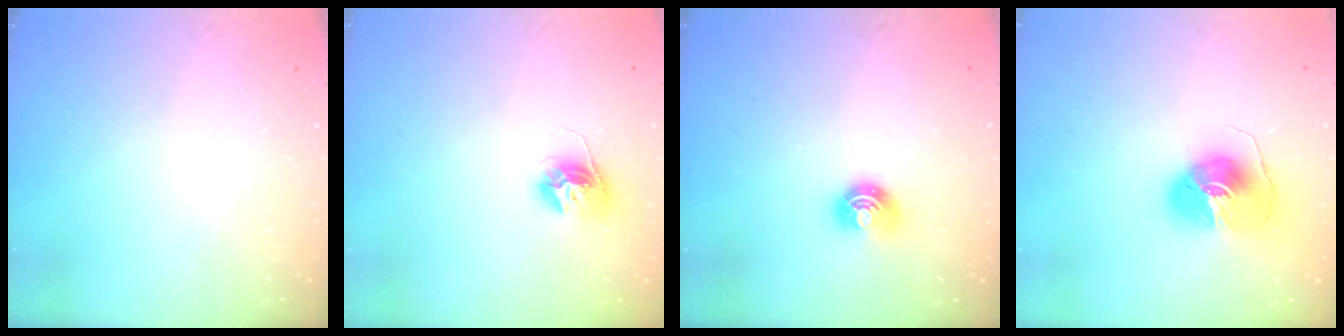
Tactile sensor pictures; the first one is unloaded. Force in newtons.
{"total": 10.8, "press": 10.8, "slide": 0.8}
{"total": 6.6, "press": 6.6, "slide": 0.5}
{"total": 9.9, "press": 9.9, "slide": 1.3}